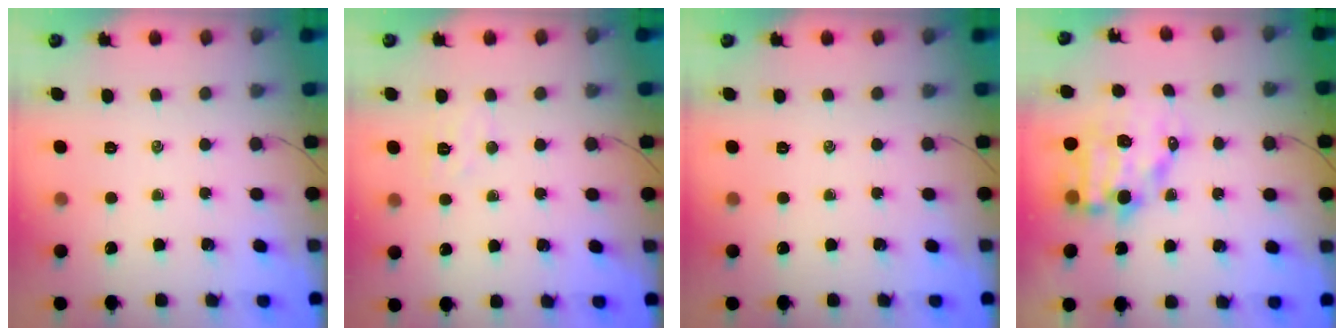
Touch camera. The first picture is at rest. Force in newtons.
{"total": 4.5, "press": 4.3, "slide": 1.0}
{"total": 0.0}
{"total": 11.0, "press": 10.6, "slide": 3.0}